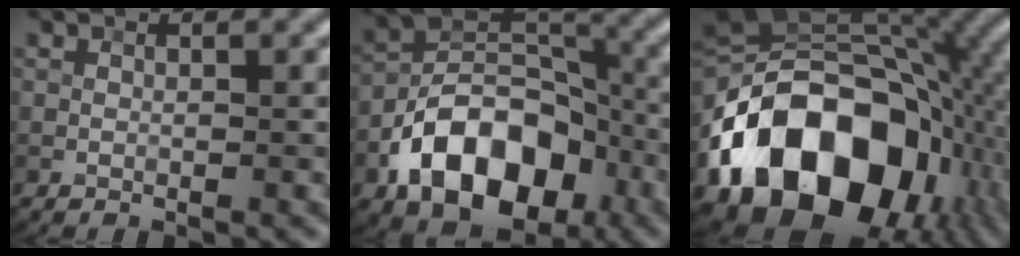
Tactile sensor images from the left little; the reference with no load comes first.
{"total": 12.2, "force": [-5.5, 7.4, 8.0], "torque": [-0.132, 0.001, -0.101]}
{"total": 19.7, "force": [-6.7, 13.8, 12.5], "torque": [-0.215, -0.023, -0.111]}